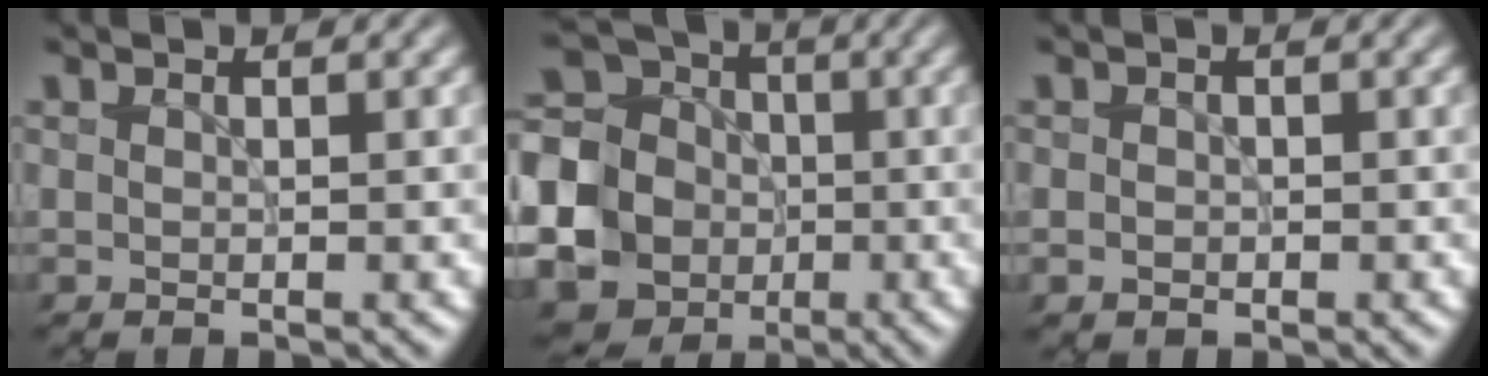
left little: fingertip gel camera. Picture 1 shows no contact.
{"total": 17.6, "force": [-4.2, 16.2, 5.3], "torque": [-0.165, -0.003, -0.104]}
{"total": 0.8, "force": [-0.2, 0.7, 0.4], "torque": [-0.004, -0.003, -0.005]}